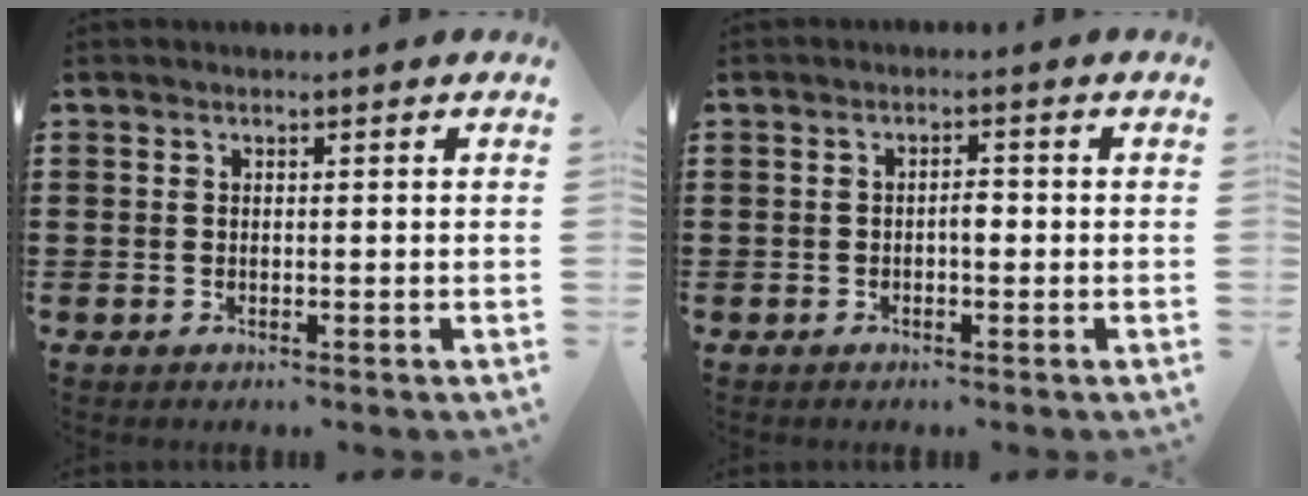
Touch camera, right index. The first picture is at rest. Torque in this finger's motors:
{"motor_torque": [0.10, -0.01, 0.01, 0.05]}